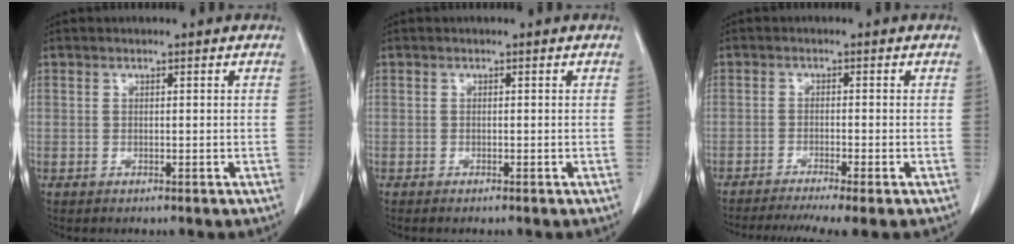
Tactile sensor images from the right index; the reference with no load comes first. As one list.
[{"total": 0.7, "force": [-0.6, 0.0, 0.3], "torque": [-0.007, -0.002, -0.007]}, {"total": 9.2, "force": [-7.5, -0.2, 5.3], "torque": [-0.066, -0.014, -0.110]}]